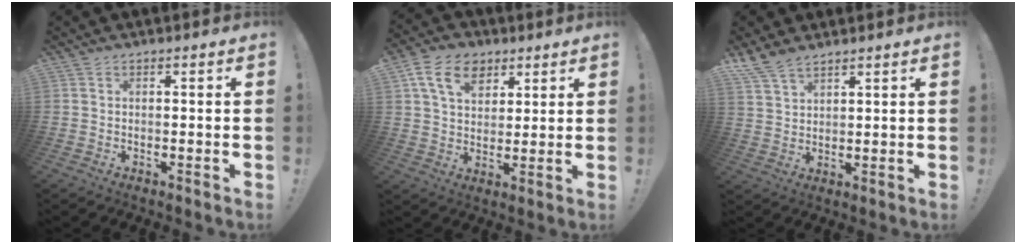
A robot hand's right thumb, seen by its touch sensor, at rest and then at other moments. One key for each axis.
{"total": 12.5, "fx": 6.0, "fy": 8.6, "fz": 6.8, "tx": -0.104, "ty": -0.015, "tz": 0.113}
{"total": 7.3, "fx": 5.9, "fy": 3.4, "fz": 2.7, "tx": -0.057, "ty": -0.030, "tz": 0.117}